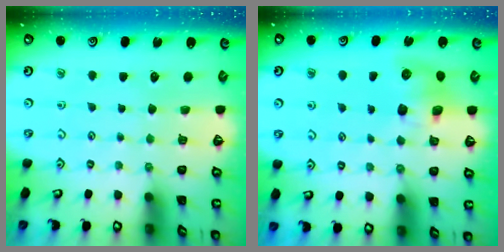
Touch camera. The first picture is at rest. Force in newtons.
{"total": 8.0, "press": 8.0, "slide": 1.1}